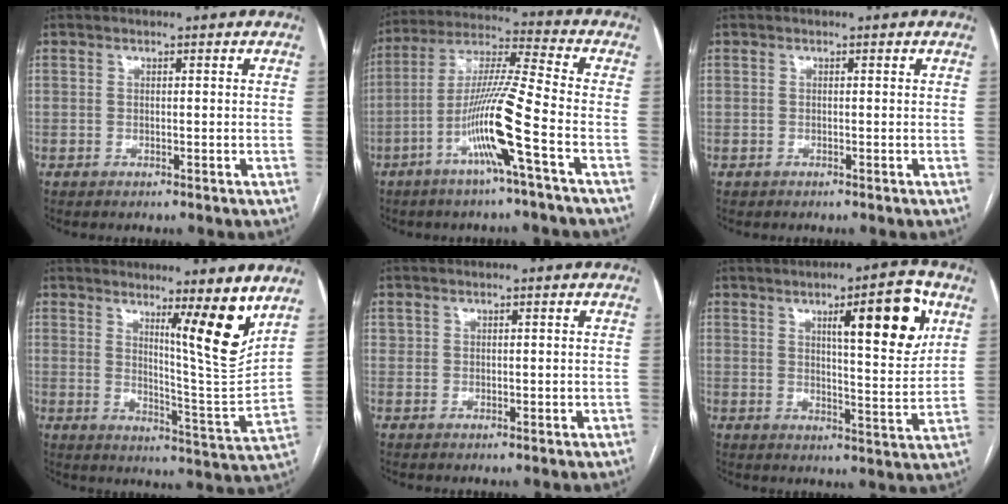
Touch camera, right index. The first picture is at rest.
{"total": 12.7, "force": [-5.1, -1.2, 11.6], "torque": [-0.224, 0.003, -0.101]}
{"total": 0.0}
{"total": 10.2, "force": [6.4, -0.6, 7.9], "torque": [-0.112, -0.029, 0.101]}
{"total": 1.1, "force": [0.3, 0.9, 0.5], "torque": [-0.011, 0.004, 0.010]}
{"total": 12.3, "force": [5.4, 1.9, 10.9], "torque": [-0.150, 0.000, 0.073]}